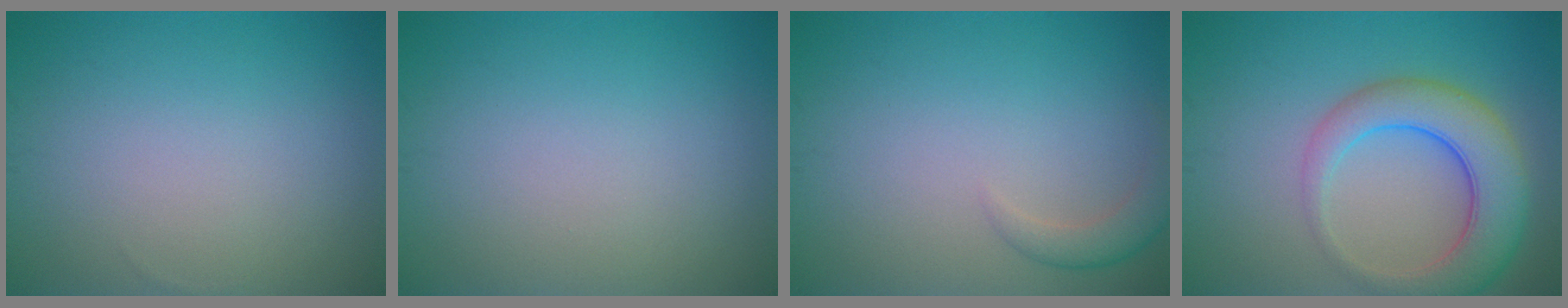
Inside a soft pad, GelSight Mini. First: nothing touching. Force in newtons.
{"total": 0.0}
{"total": 2.0, "press": 2.0, "slide": 0.1}
{"total": 6.7, "press": 6.6, "slide": 0.4}